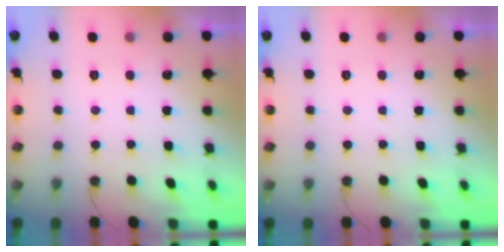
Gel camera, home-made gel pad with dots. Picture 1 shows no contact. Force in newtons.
{"total": 0.0}